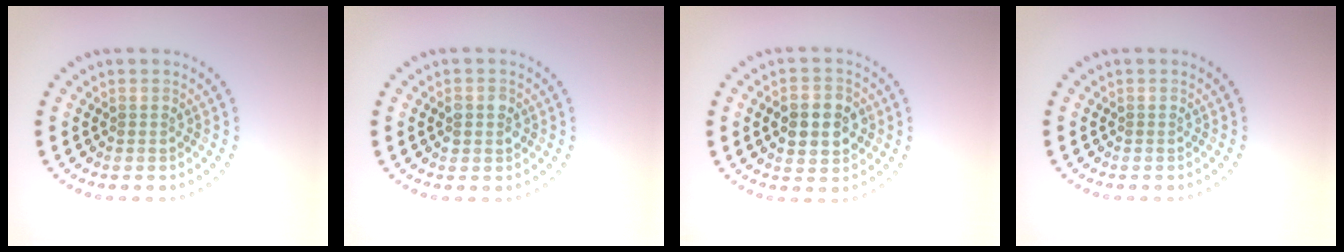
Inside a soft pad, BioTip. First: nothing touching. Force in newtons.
{"total": 1.5, "press": 1.5, "slide": 0.1}
{"total": 4.3, "press": 4.3, "slide": 0.1}
{"total": 0.0}